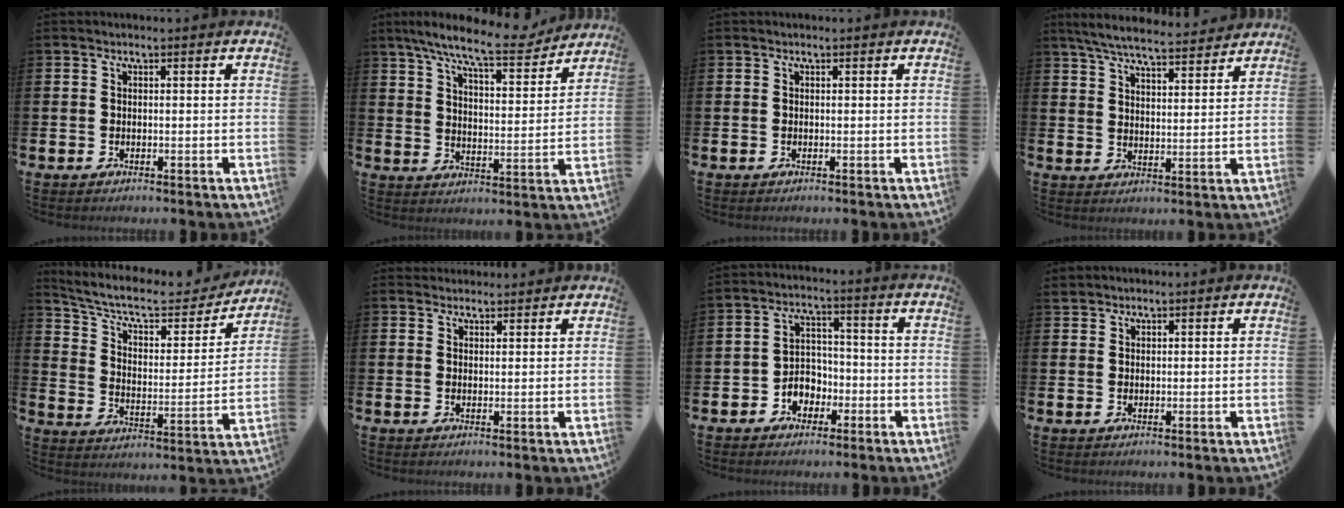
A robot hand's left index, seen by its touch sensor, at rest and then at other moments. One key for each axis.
{"total": 9.7, "fx": 8.6, "fy": 1.2, "fz": 4.4, "tx": -0.098, "ty": -0.050, "tz": 0.147}
{"total": 0.0}
{"total": 6.4, "fx": 6.1, "fy": 0.7, "fz": 1.8, "tx": -0.052, "ty": -0.035, "tz": 0.107}
{"total": 9.1, "fx": 7.6, "fy": 3.2, "fz": 3.8, "tx": -0.100, "ty": -0.051, "tz": 0.125}
{"total": 2.1, "fx": 2.0, "fy": 0.6, "fz": -0.2, "tx": 0.008, "ty": -0.009, "tz": 0.036}
{"total": 3.6, "fx": -1.9, "fy": 2.9, "fz": 1.1, "tx": -0.032, "ty": 0.004, "tz": -0.044}
{"total": 1.5, "fx": 1.4, "fy": 0.5, "fz": -0.2, "tx": 0.010, "ty": 0.000, "tz": 0.025}